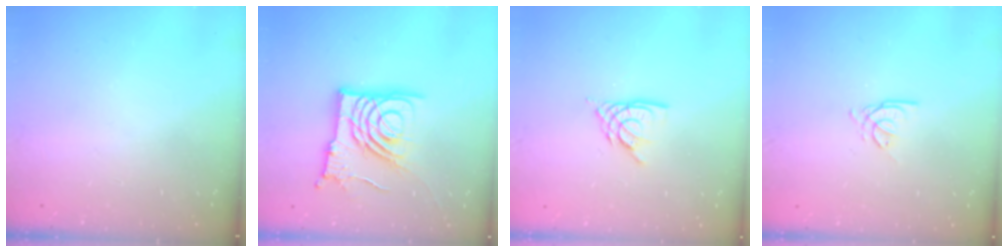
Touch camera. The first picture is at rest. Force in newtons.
{"total": 15.5, "press": 15.5, "slide": 1.2}
{"total": 7.3, "press": 7.3, "slide": 0.6}
{"total": 0.9, "press": 0.8, "slide": 0.2}